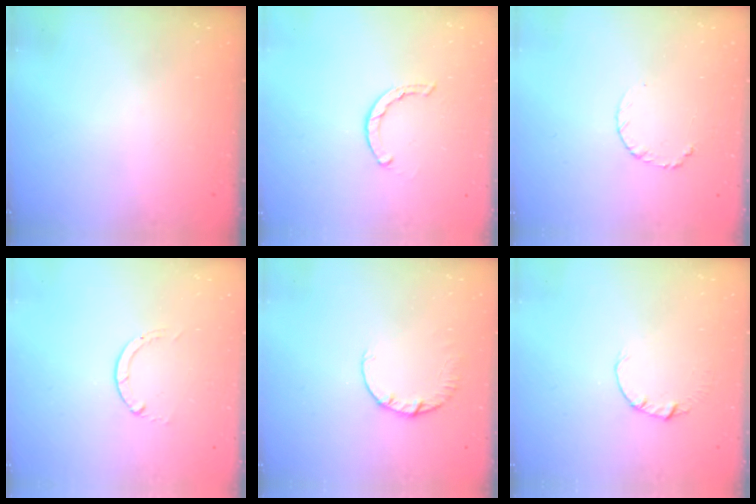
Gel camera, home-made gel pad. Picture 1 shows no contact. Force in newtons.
{"total": 1.7, "press": 1.6, "slide": 0.3}
{"total": 3.7, "press": 3.7, "slide": 0.5}
{"total": 0.0}
{"total": 2.4, "press": 2.4, "slide": 0.2}
{"total": 0.5, "press": 0.5, "slide": 0.1}